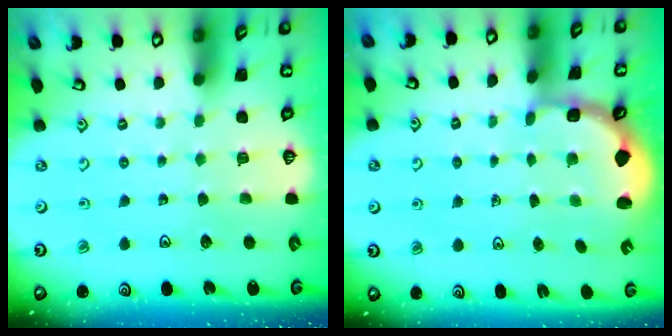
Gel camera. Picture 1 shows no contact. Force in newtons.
{"total": 2.6, "press": 2.0, "slide": 1.7}